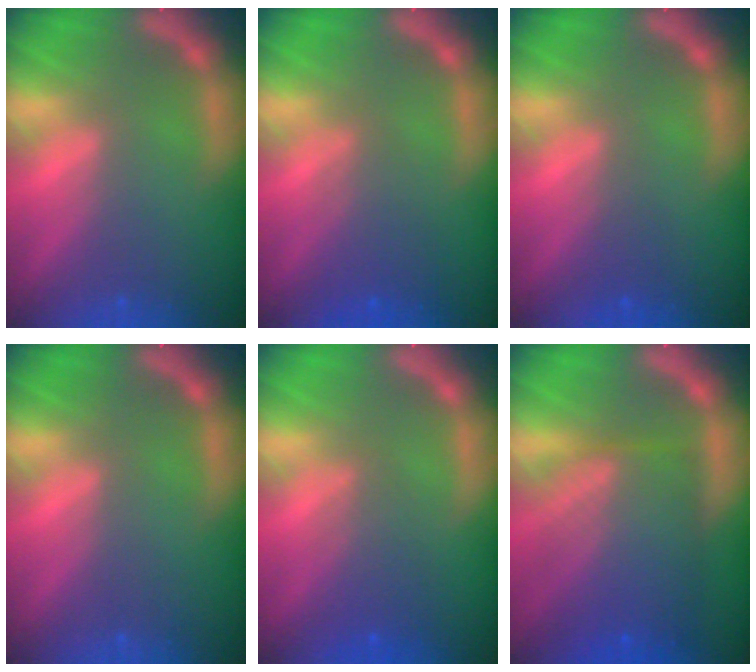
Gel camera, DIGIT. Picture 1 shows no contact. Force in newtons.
{"total": 3.1}
{"total": 1.5}
{"total": 0.0}
{"total": 3.0}
{"total": 9.0}